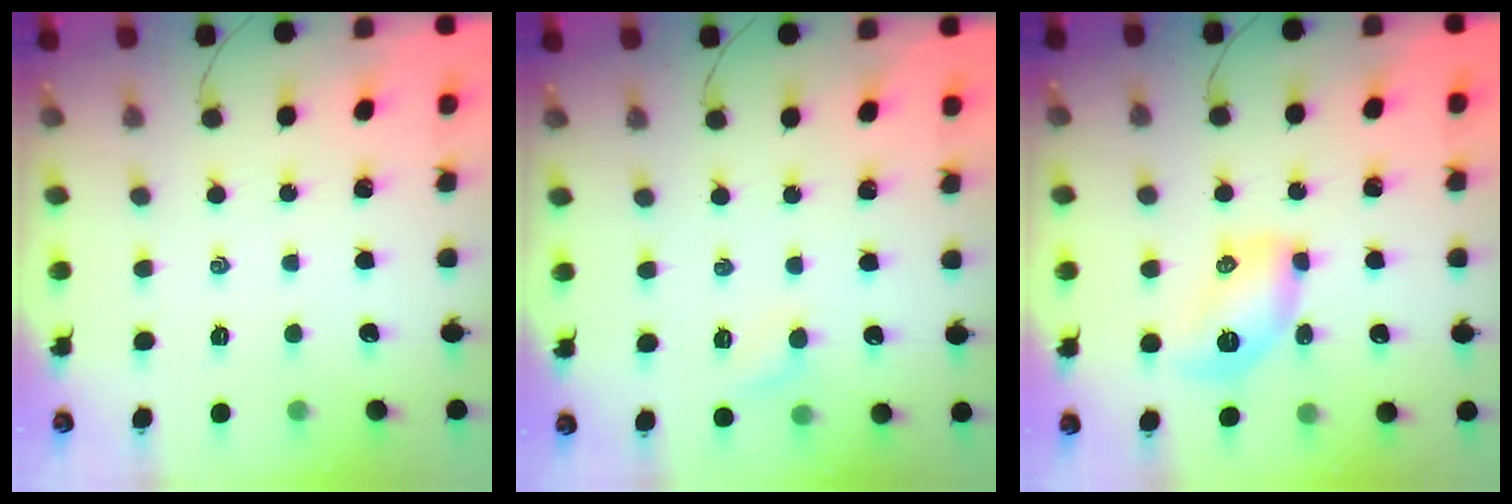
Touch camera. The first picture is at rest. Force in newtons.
{"total": 5.3, "press": 5.1, "slide": 1.6}
{"total": 7.8, "press": 7.7, "slide": 1.4}